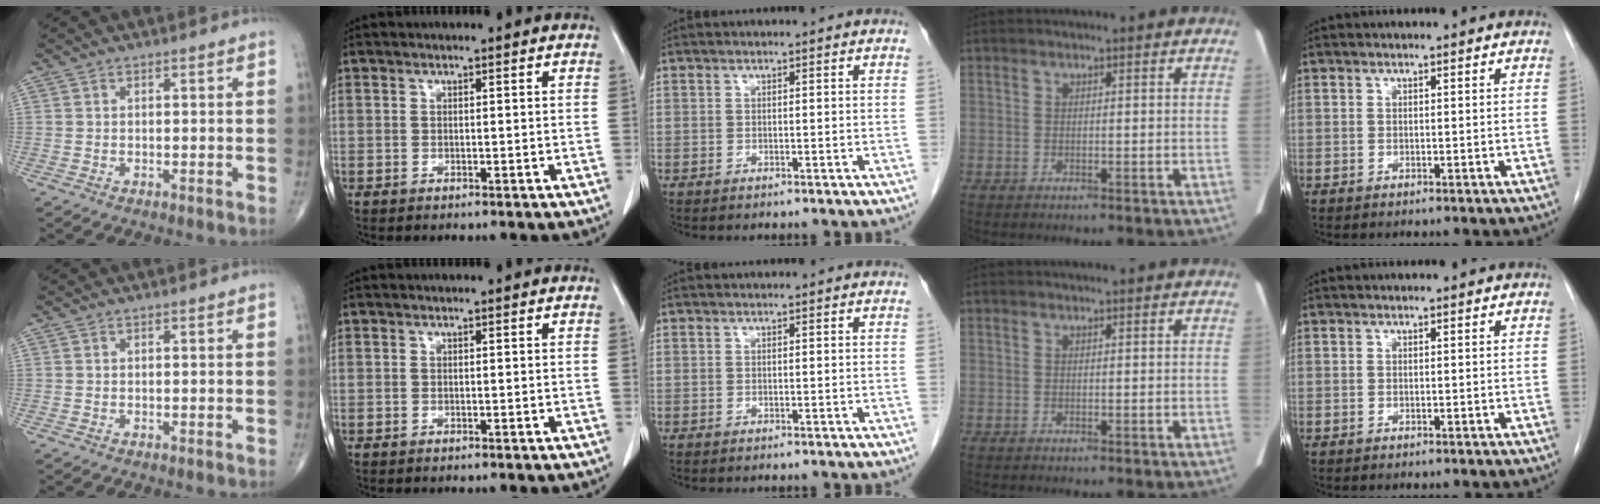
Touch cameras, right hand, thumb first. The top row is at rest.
{}